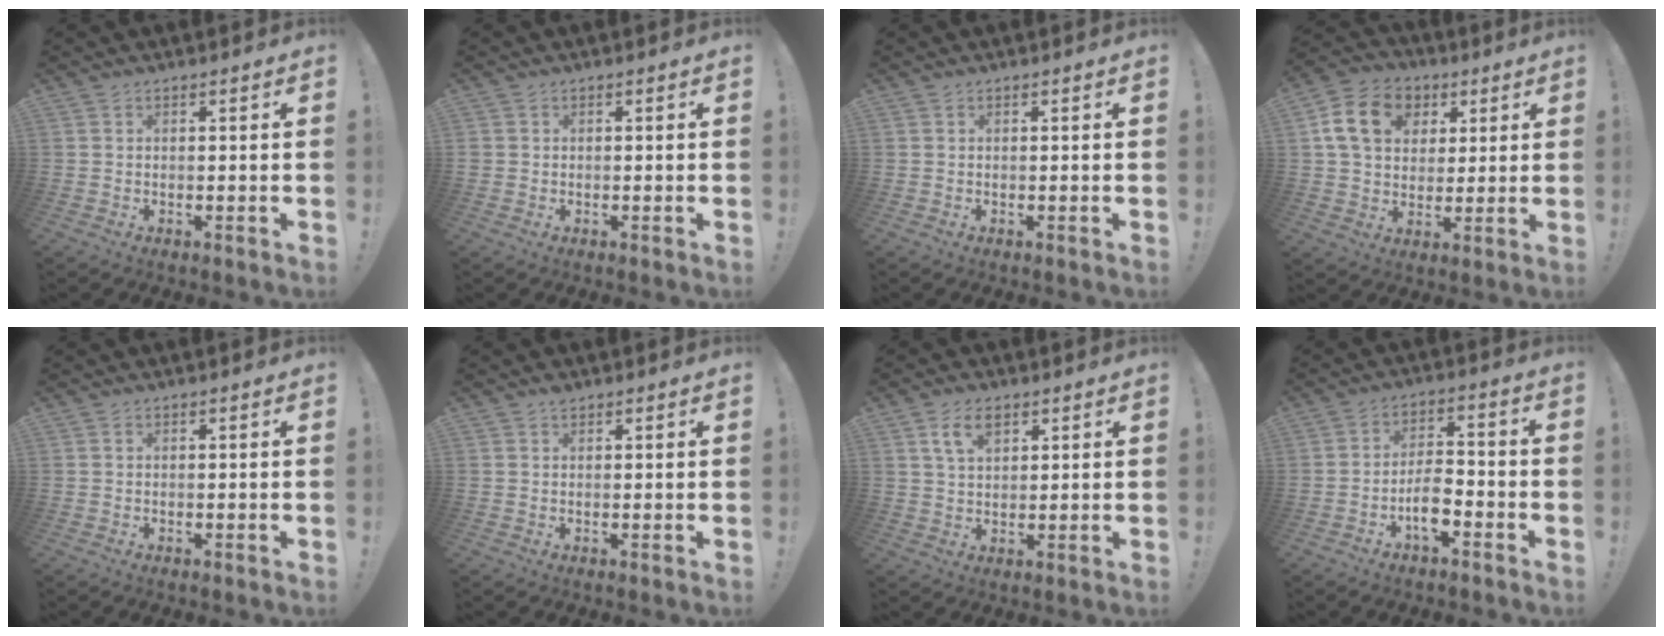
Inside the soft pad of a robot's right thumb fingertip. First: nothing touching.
{"total": 1.1, "force": [0.0, 1.1, 0.0], "torque": [0.001, 0.005, 0.000]}
{"total": 0.0}
{"total": 15.7, "force": [5.4, 12.1, 8.5], "torque": [-0.127, -0.007, 0.106]}
{"total": 0.0}
{"total": 1.4, "force": [1.2, 0.6, 0.0], "torque": [0.006, -0.002, 0.021]}
{"total": 6.6, "force": [3.4, 3.7, 4.3], "torque": [-0.070, -0.003, 0.062]}
{"total": 7.9, "force": [-3.8, 3.6, 5.9], "torque": [-0.112, 0.014, -0.068]}